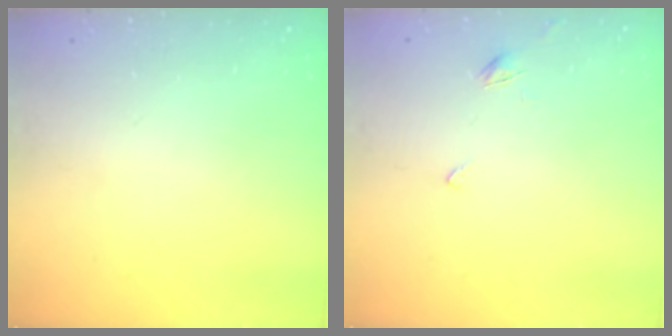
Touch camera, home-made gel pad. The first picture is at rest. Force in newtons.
{"total": 3.2, "press": 3.1, "slide": 0.5}